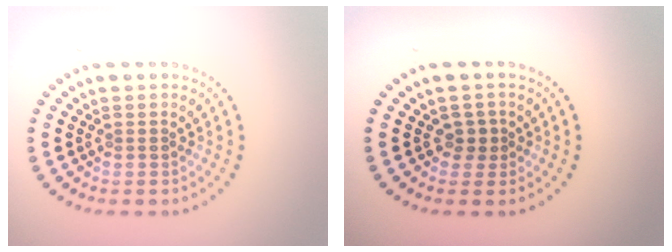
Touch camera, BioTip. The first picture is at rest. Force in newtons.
{"total": 1.2, "press": 1.1, "slide": 0.5}